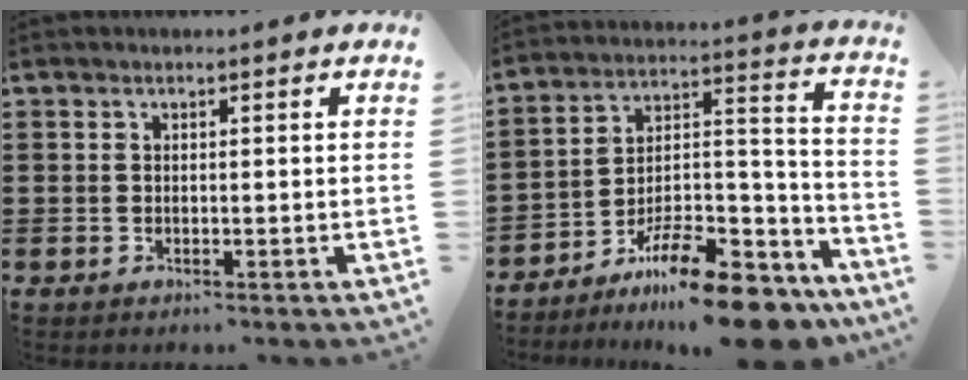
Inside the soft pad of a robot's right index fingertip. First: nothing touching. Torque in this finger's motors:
{"motor_torque": [0.02, 0.16, 1.05, 0.21]}